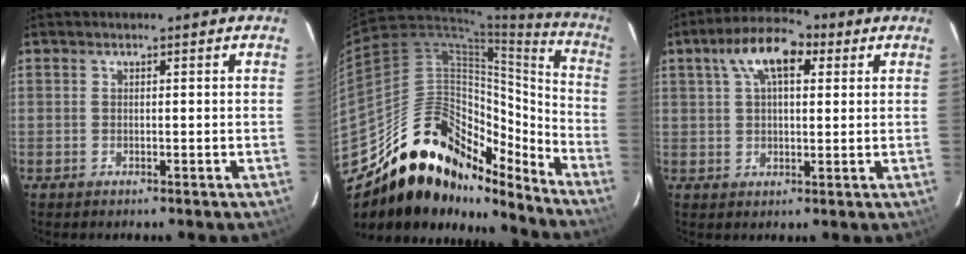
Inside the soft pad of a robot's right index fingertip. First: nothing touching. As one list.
[{"total": 23.8, "force": [-18.3, 11.0, 10.7], "torque": [-0.187, 0.044, -0.290]}, {"total": 9.7, "force": [3.9, 4.7, 7.5], "torque": [-0.137, 0.032, 0.065]}]